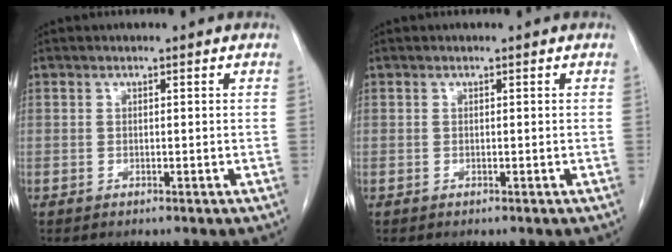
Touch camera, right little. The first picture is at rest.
{"total": 0.0}